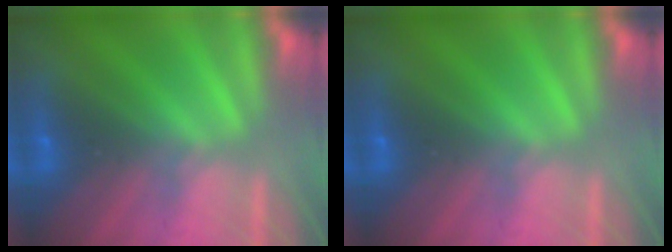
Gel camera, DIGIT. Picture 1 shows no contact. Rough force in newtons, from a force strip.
{"total": 0.0}